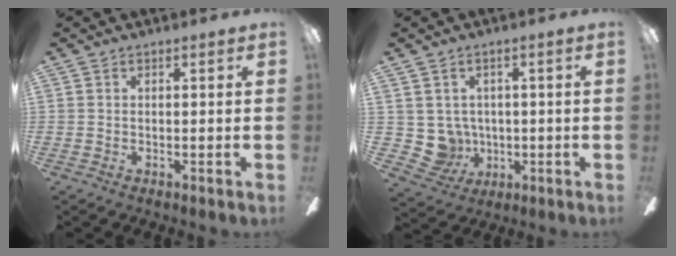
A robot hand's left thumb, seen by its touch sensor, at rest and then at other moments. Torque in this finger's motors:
{"motor_torque": [-0.01, 0.01, -0.21, 0.04, 0.07]}